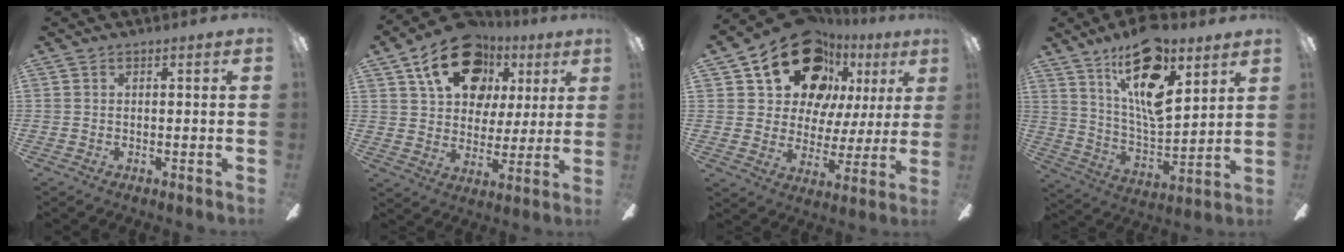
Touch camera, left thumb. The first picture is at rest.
{"total": 19.9, "force": [10.2, 13.2, 10.9], "torque": [-0.166, -0.035, 0.180]}
{"total": 21.9, "force": [12.6, 13.9, 11.3], "torque": [-0.189, -0.059, 0.231]}
{"total": 19.6, "force": [11.9, 7.4, 13.7], "torque": [-0.250, -0.064, 0.196]}